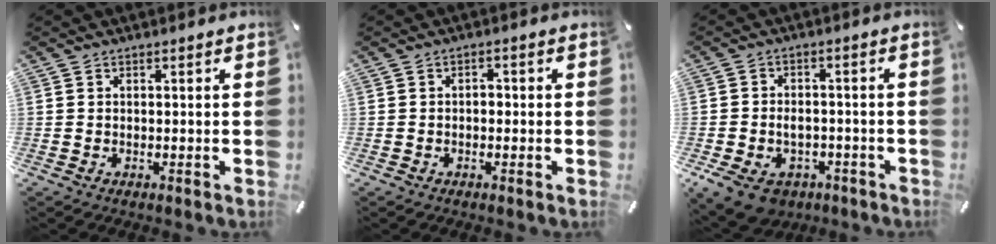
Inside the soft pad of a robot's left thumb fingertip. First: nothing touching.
{"total": 1.6, "force": [-0.6, 1.1, 1.0], "torque": [-0.020, 0.009, -0.016]}
{"total": 7.9, "force": [-2.6, 6.5, 3.6], "torque": [-0.069, 0.025, -0.041]}